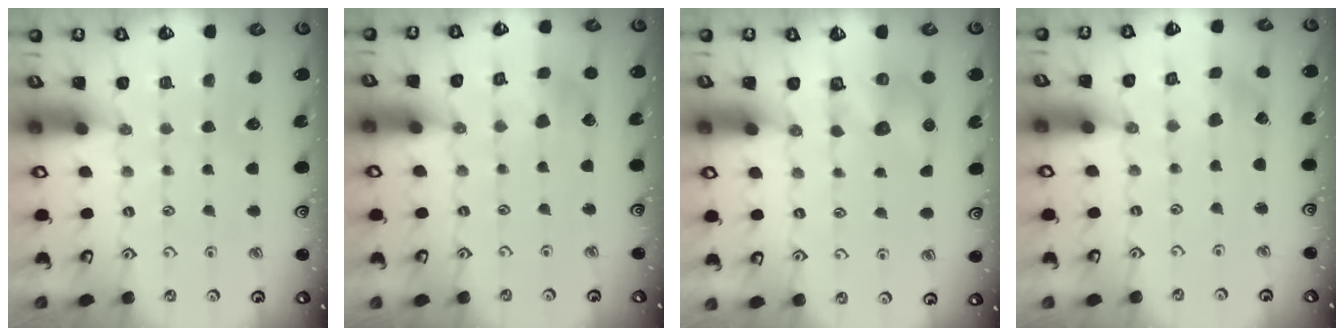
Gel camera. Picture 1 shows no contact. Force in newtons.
{"total": 4.1, "press": 4.1, "slide": 0.5}
{"total": 6.0, "press": 6.0, "slide": 0.3}
{"total": 1.2, "press": 1.2, "slide": 0.2}